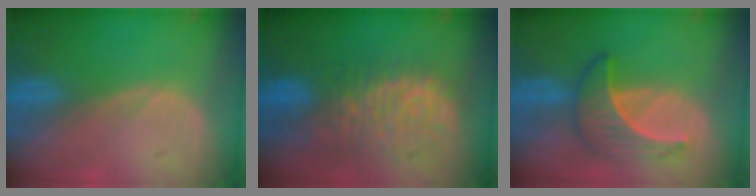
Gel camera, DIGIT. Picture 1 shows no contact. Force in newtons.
{"total": 11.0, "press": 9.6, "slide": 5.5}
{"total": 6.8, "press": 6.1, "slide": 3.0}